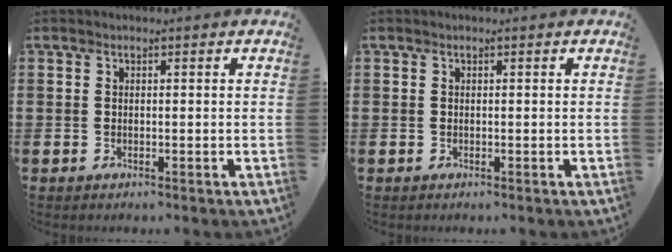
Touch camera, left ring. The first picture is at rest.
{"total": 0.0}